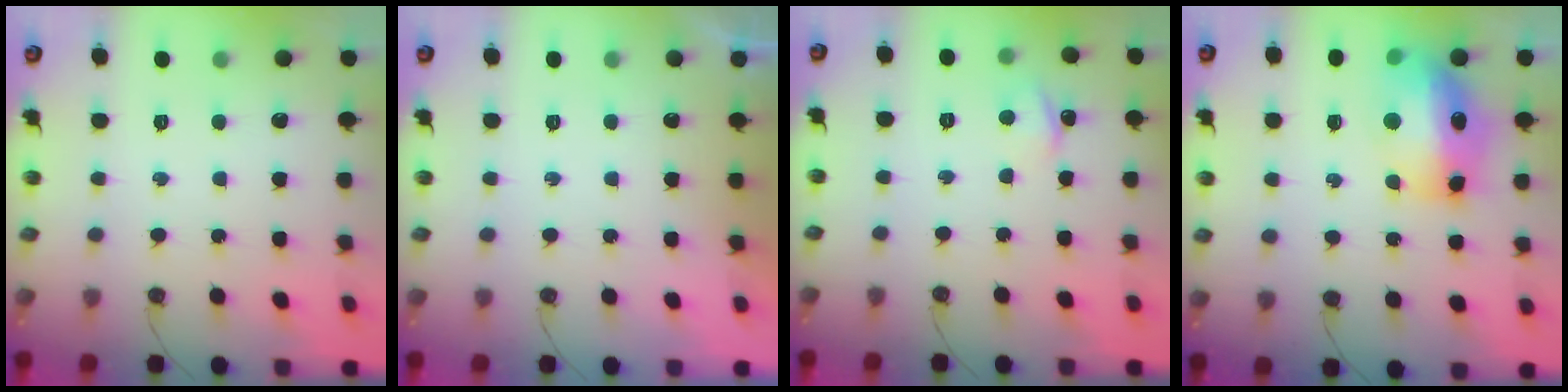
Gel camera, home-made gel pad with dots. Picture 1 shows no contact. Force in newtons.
{"total": 0.0}
{"total": 2.9, "press": 2.8, "slide": 0.3}
{"total": 16.4, "press": 16.3, "slide": 1.3}